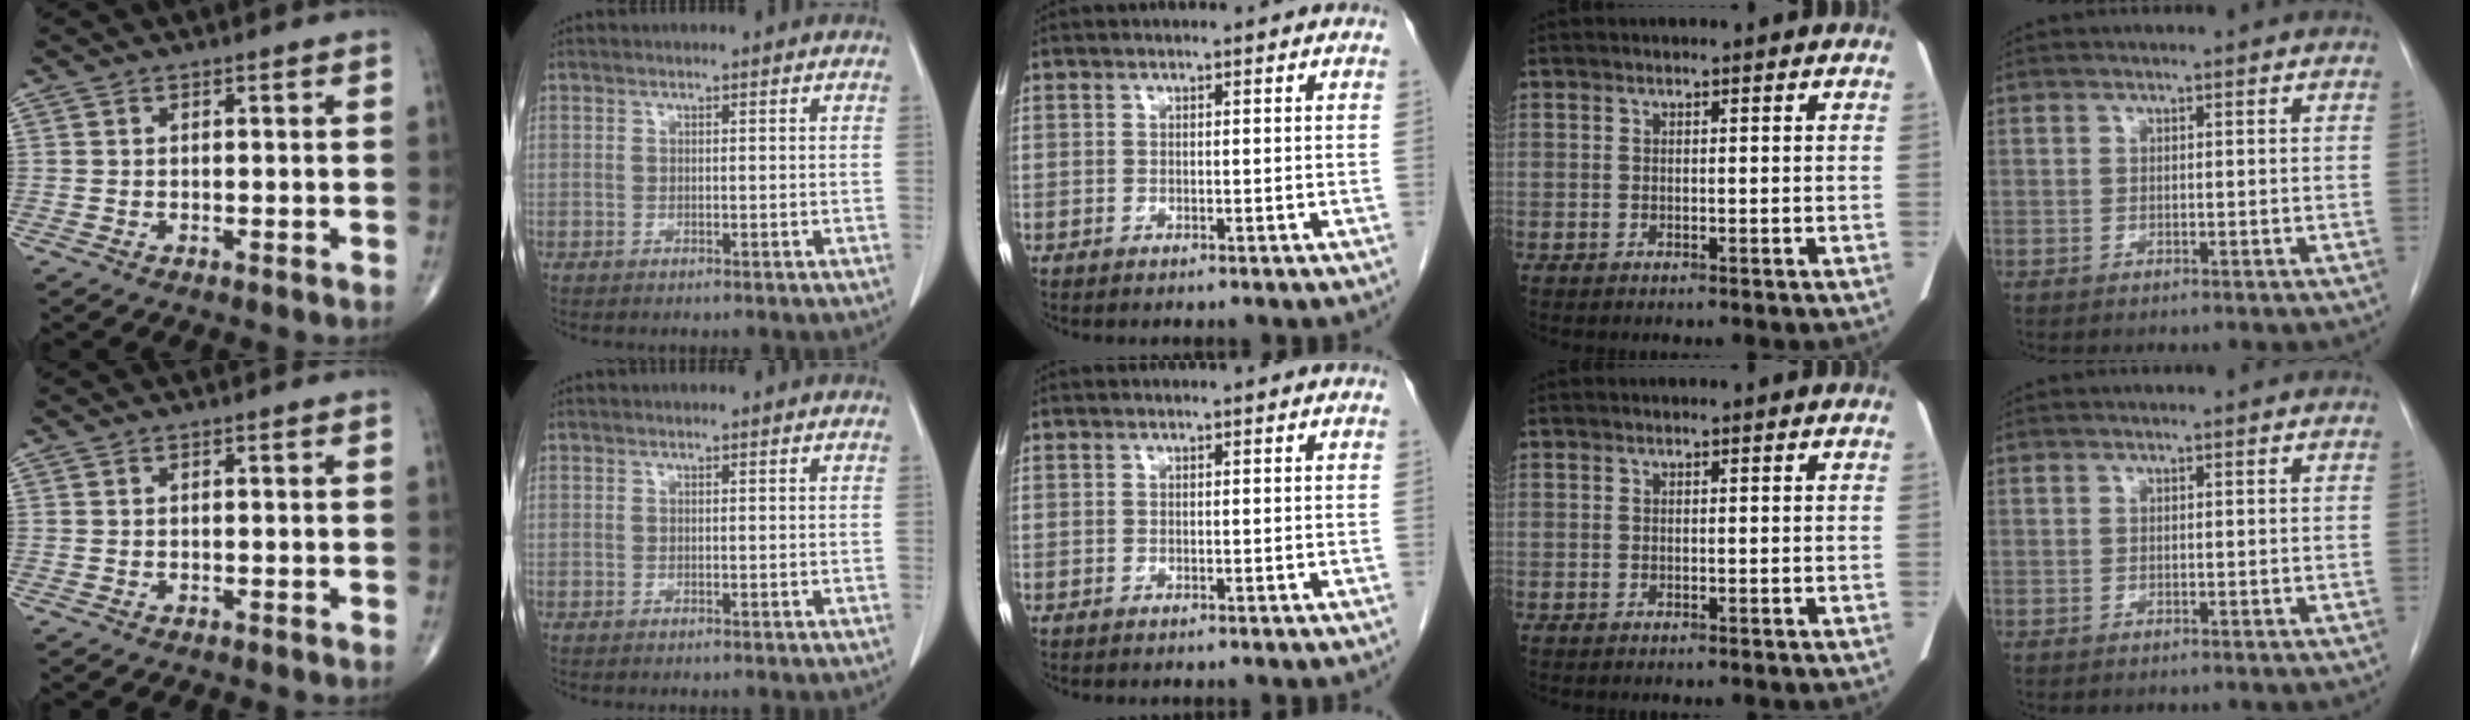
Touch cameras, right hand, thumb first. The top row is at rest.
{}